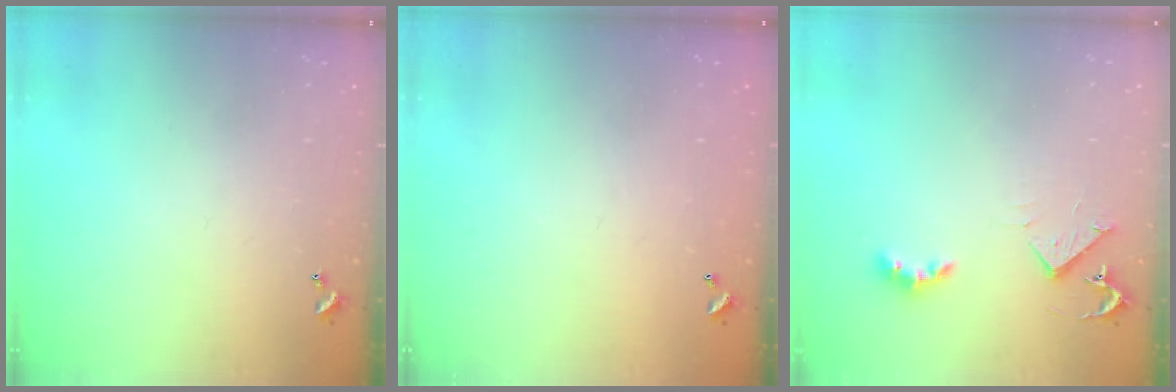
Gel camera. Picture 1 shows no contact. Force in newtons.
{"total": 2.8, "press": 2.8, "slide": 0.1}
{"total": 4.1, "press": 4.0, "slide": 0.5}